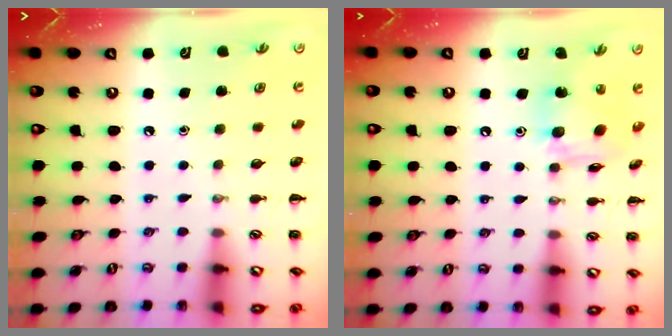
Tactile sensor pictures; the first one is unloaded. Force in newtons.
{"total": 11.1, "press": 11.1, "slide": 1.0}